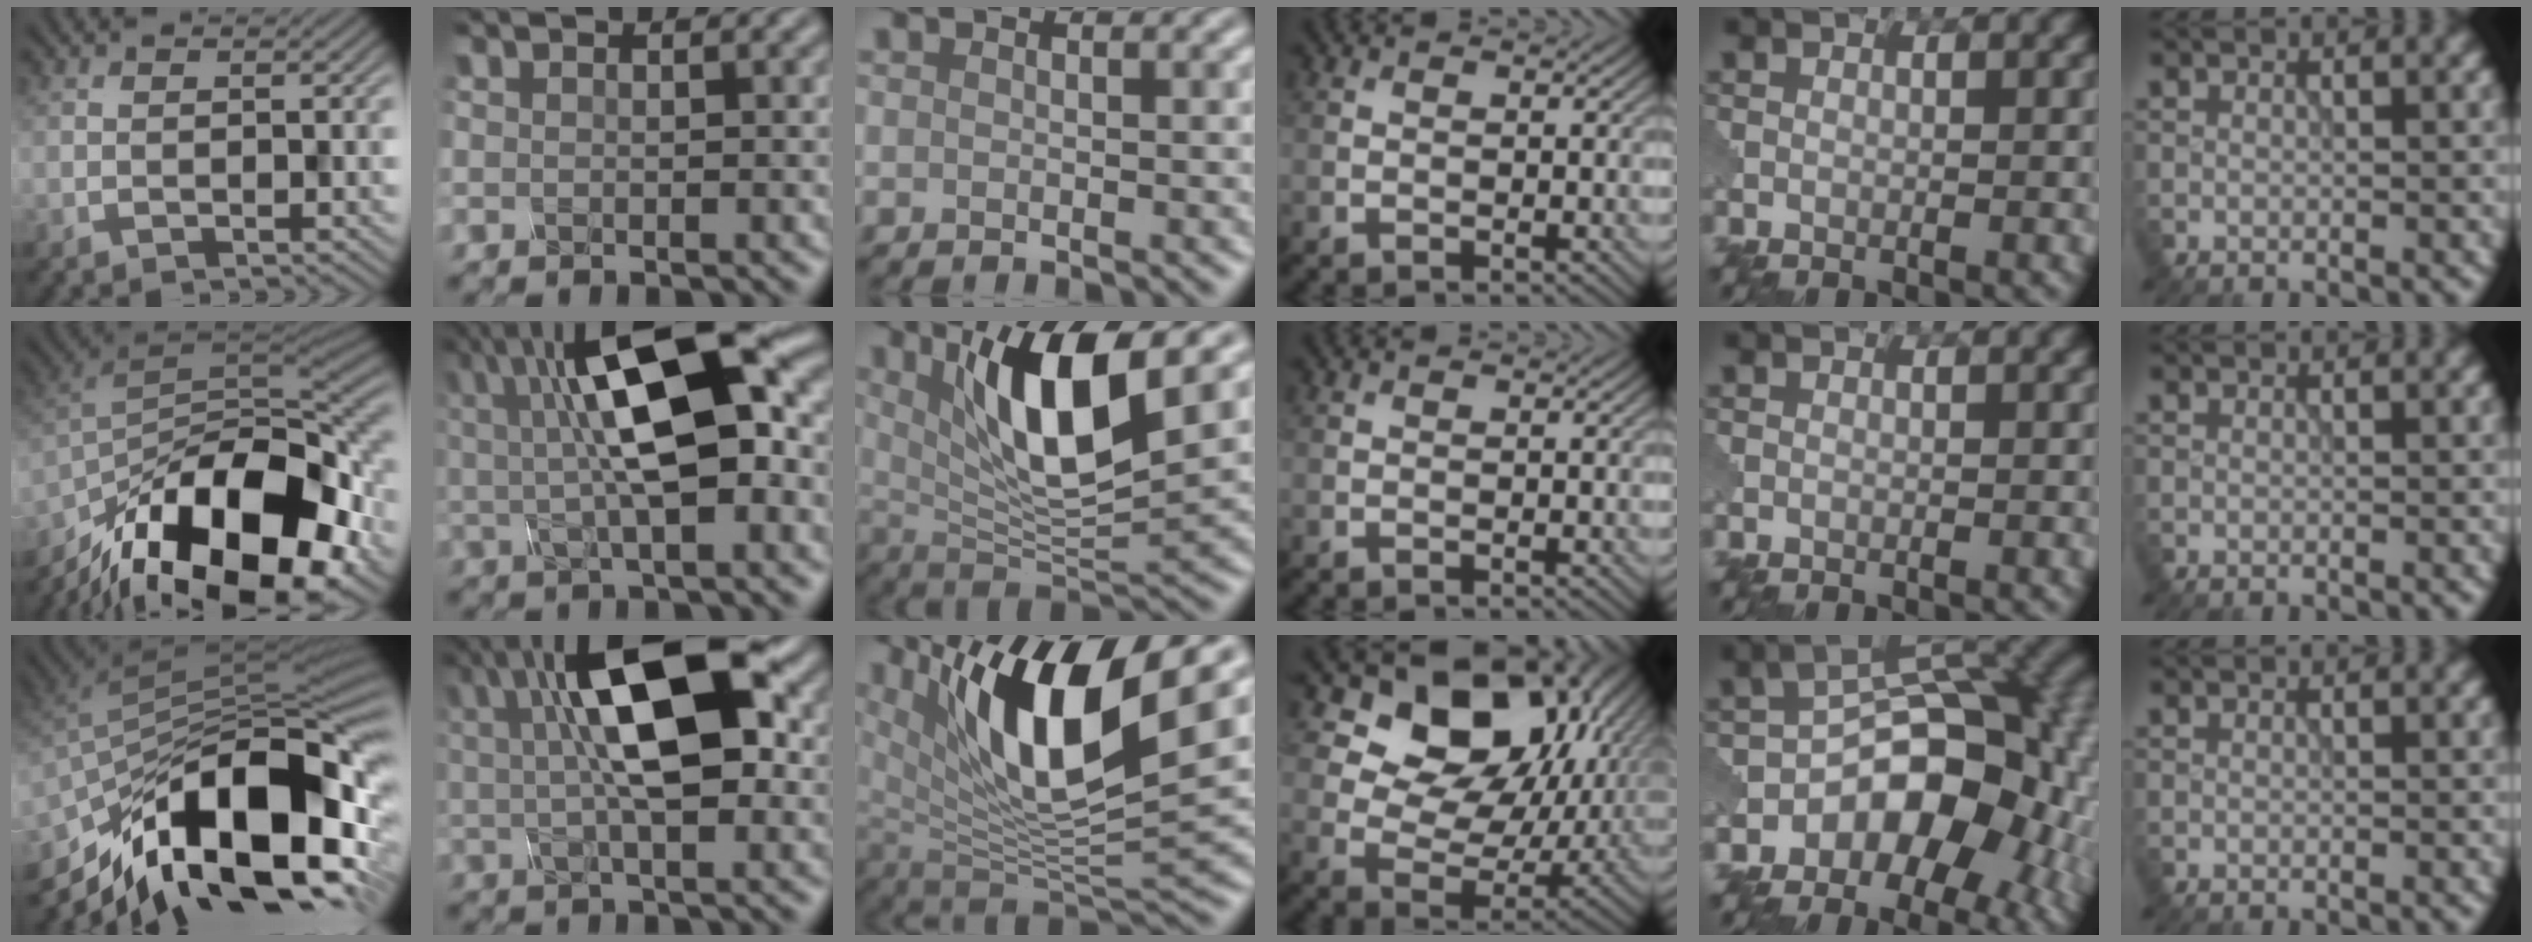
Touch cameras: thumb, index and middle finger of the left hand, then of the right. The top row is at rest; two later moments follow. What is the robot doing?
{"motion": "assemble", "object": "glue stick"}